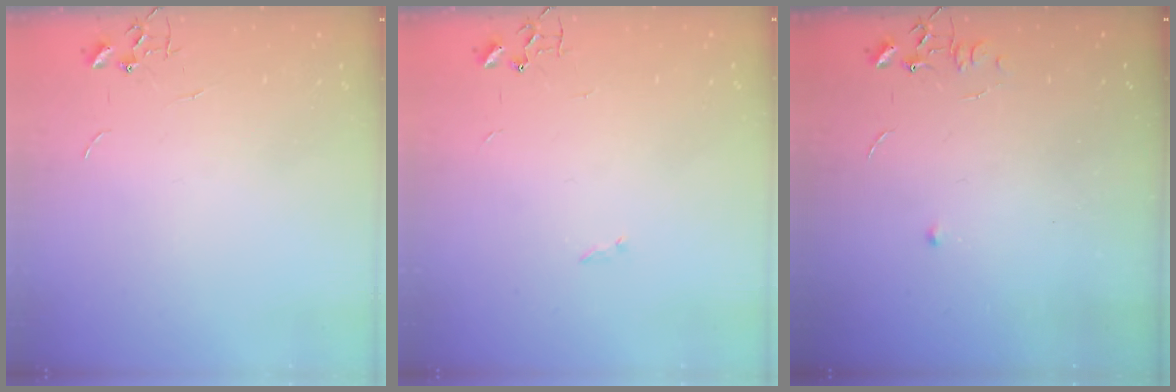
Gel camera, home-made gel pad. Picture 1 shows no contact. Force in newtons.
{"total": 0.9, "press": 0.9, "slide": 0.2}
{"total": 5.5, "press": 5.4, "slide": 0.8}